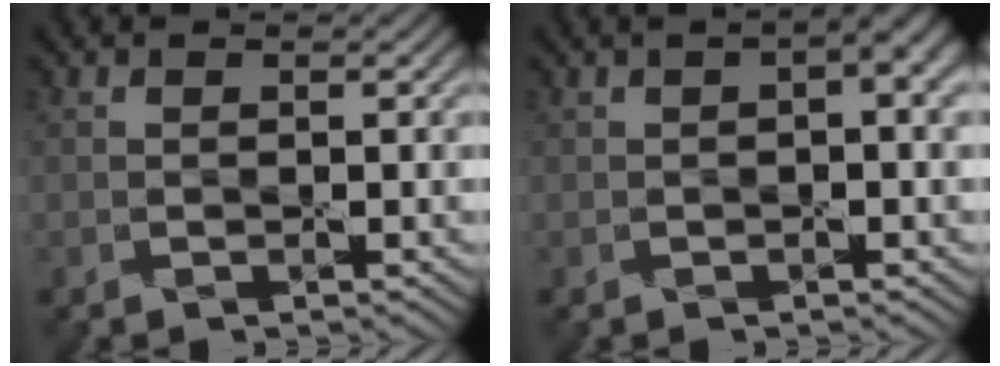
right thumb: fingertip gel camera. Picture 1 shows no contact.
{"total": 3.6, "force": [1.0, 0.9, 3.3], "torque": [-0.049, 0.009, 0.014]}